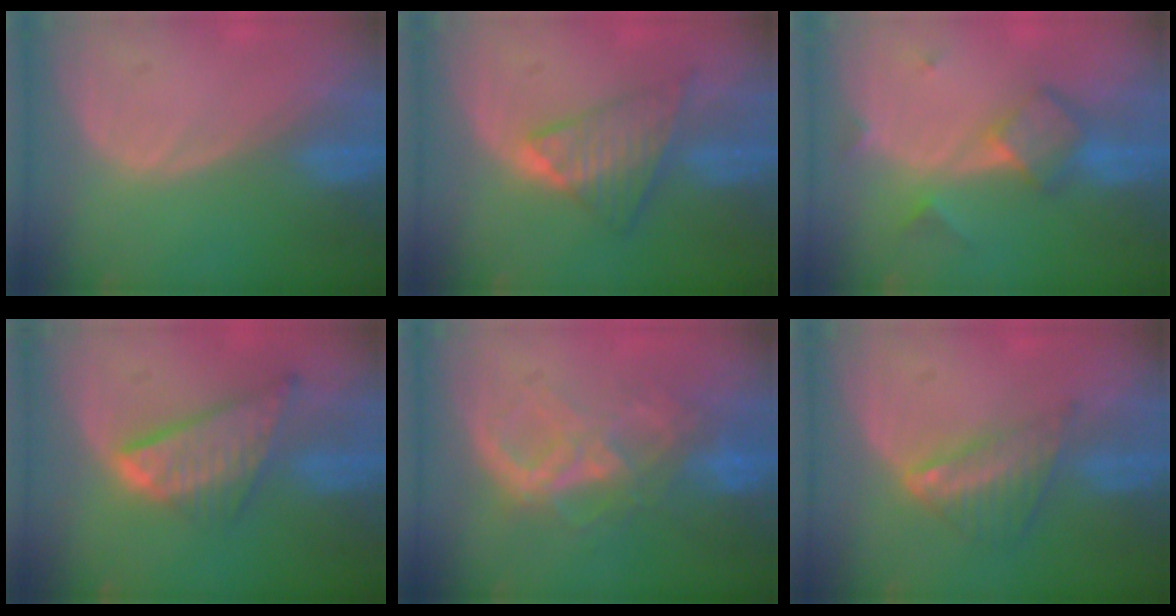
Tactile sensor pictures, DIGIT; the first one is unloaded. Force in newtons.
{"total": 6.7, "press": 6.4, "slide": 1.9}
{"total": 5.7, "press": 5.4, "slide": 1.7}
{"total": 8.7, "press": 7.5, "slide": 4.4}
{"total": 7.9, "press": 7.6, "slide": 2.3}
{"total": 6.1, "press": 5.3, "slide": 3.0}